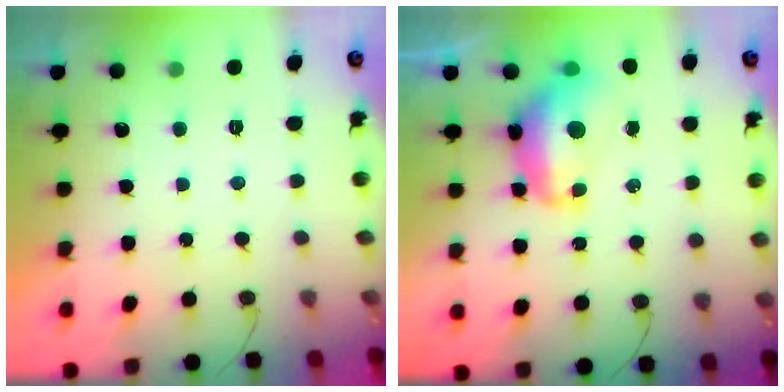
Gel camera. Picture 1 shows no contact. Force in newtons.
{"total": 12.2, "press": 12.1, "slide": 1.3}